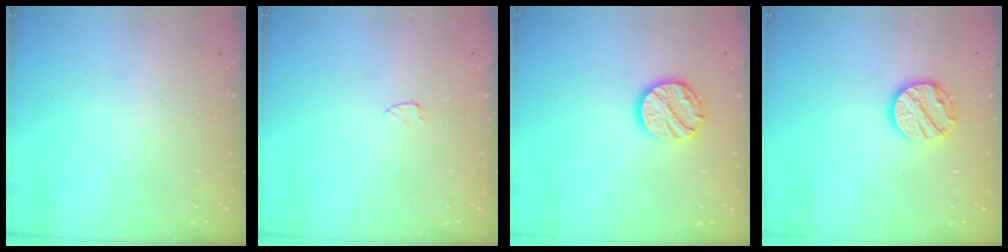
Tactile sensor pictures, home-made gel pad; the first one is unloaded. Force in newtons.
{"total": 2.5, "press": 2.5, "slide": 0.2}
{"total": 11.5, "press": 11.5, "slide": 0.5}
{"total": 11.7, "press": 11.7, "slide": 0.8}